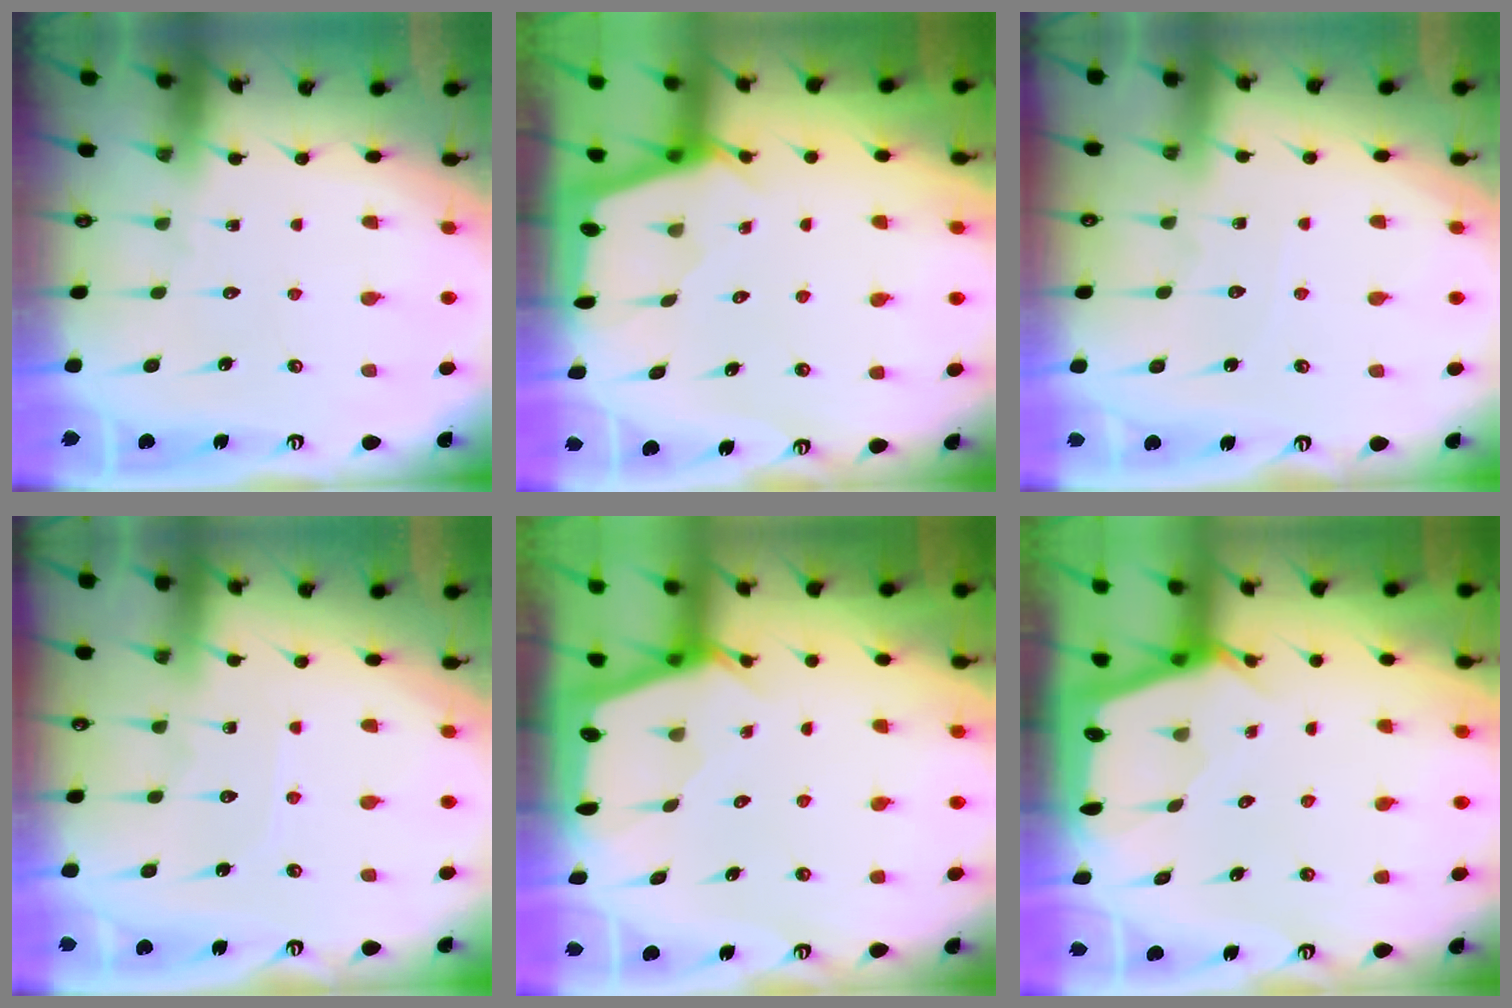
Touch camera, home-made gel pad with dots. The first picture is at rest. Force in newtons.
{"total": 2.2, "press": 2.2, "slide": 0.3}
{"total": 2.4, "press": 2.4, "slide": 0.4}
{"total": 4.7, "press": 4.7, "slide": 0.6}
{"total": 2.2, "press": 2.2, "slide": 0.3}
{"total": 2.4, "press": 2.4, "slide": 0.2}